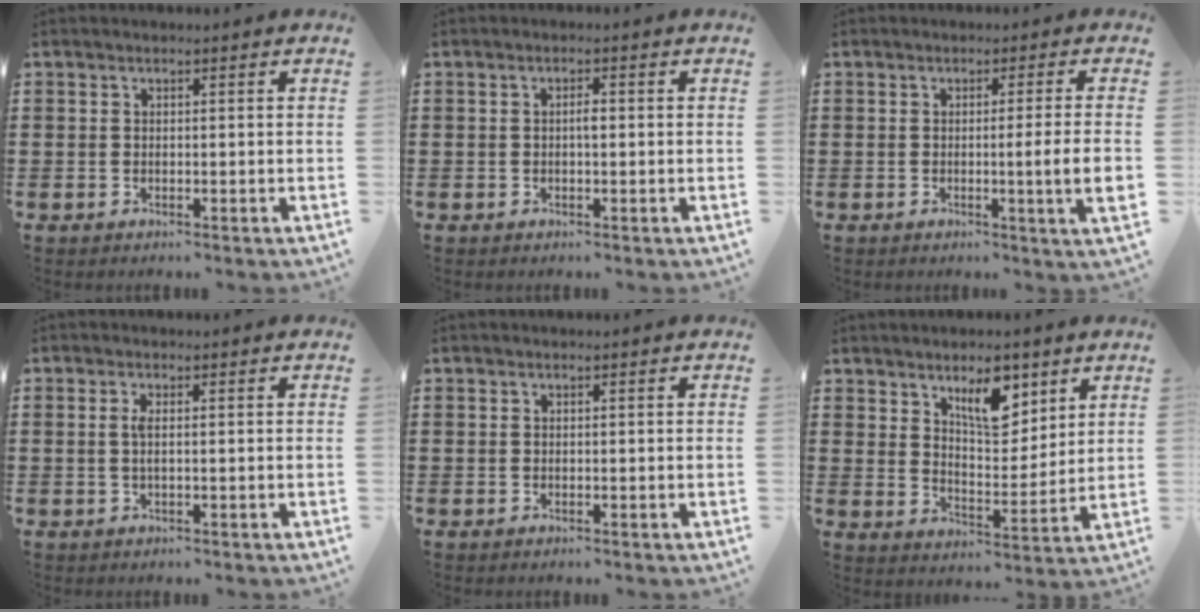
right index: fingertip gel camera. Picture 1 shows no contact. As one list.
[{"total": 1.4, "force": [-0.1, 0.4, 1.3], "torque": [-0.025, 0.000, -0.002]}, {"total": 5.4, "force": [-0.5, -0.6, 5.4], "torque": [-0.084, -0.018, -0.011]}, {"total": 1.7, "force": [0.0, 0.2, 1.7], "torque": [-0.034, -0.001, 0.000]}, {"total": 0.0}, {"total": 7.8, "force": [4.9, 3.5, 5.0], "torque": [-0.072, -0.013, 0.080]}]